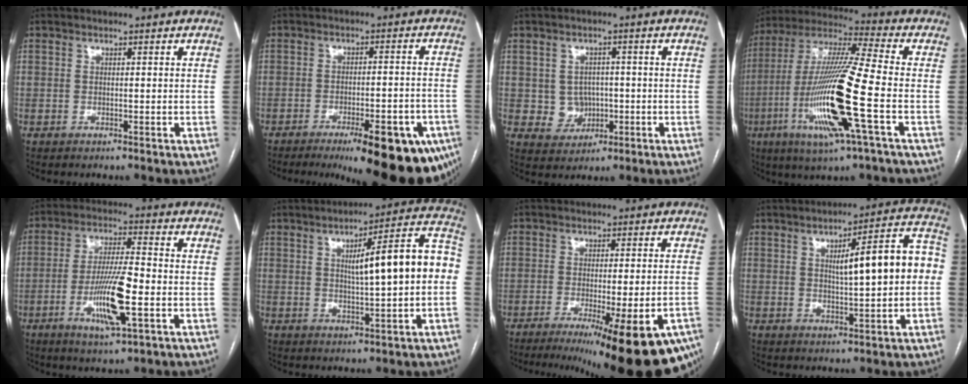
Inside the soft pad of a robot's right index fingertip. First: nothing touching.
{"total": 19.0, "force": [-12.5, 4.6, 13.6], "torque": [-0.110, 0.002, -0.158]}
{"total": 4.5, "force": [-0.2, 4.3, 1.5], "torque": [-0.017, 0.010, 0.006]}
{"total": 19.6, "force": [-5.5, 0.4, 18.8], "torque": [-0.395, -0.021, -0.110]}
{"total": 11.4, "force": [-3.3, 1.2, 10.8], "torque": [-0.206, -0.010, -0.060]}
{"total": 14.0, "force": [0.9, 1.7, 13.9], "torque": [-0.189, 0.040, 0.013]}
{"total": 22.0, "force": [-14.6, 2.9, 16.2], "torque": [-0.145, -0.033, -0.188]}
{"total": 12.7, "force": [1.0, 2.2, 12.4], "torque": [-0.165, 0.040, 0.016]}